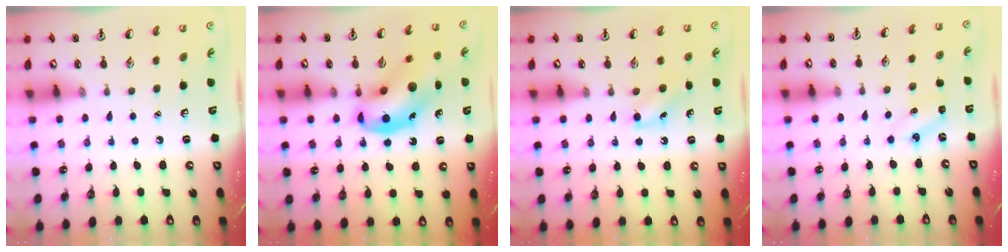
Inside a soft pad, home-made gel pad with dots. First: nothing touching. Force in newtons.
{"total": 14.0, "press": 13.5, "slide": 3.5}
{"total": 5.2, "press": 5.0, "slide": 1.3}
{"total": 3.8, "press": 3.6, "slide": 1.1}